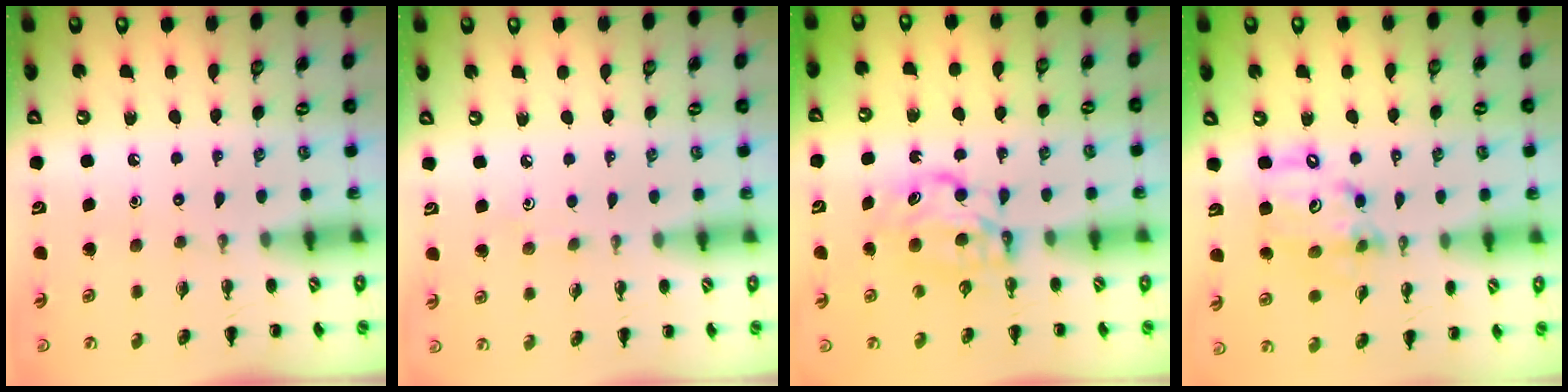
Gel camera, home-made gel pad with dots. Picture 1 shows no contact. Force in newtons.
{"total": 2.6, "press": 2.5, "slide": 0.8}
{"total": 6.8, "press": 6.8, "slide": 0.4}
{"total": 12.8, "press": 12.4, "slide": 3.1}